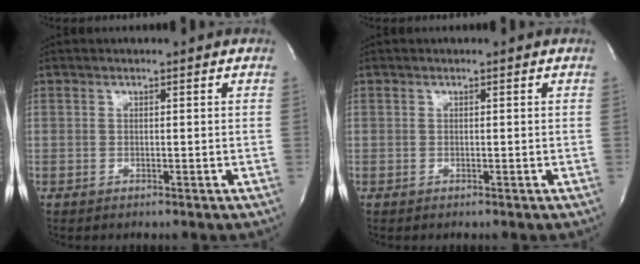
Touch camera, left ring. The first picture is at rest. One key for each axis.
{"total": 0.0}